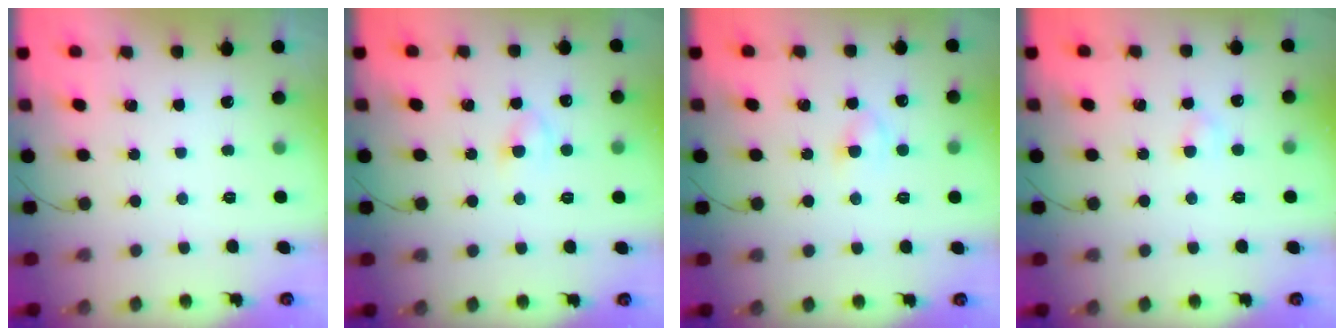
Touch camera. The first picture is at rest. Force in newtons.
{"total": 2.5, "press": 2.3, "slide": 1.0}
{"total": 2.5, "press": 2.3, "slide": 1.0}
{"total": 2.3, "press": 2.1, "slide": 0.8}